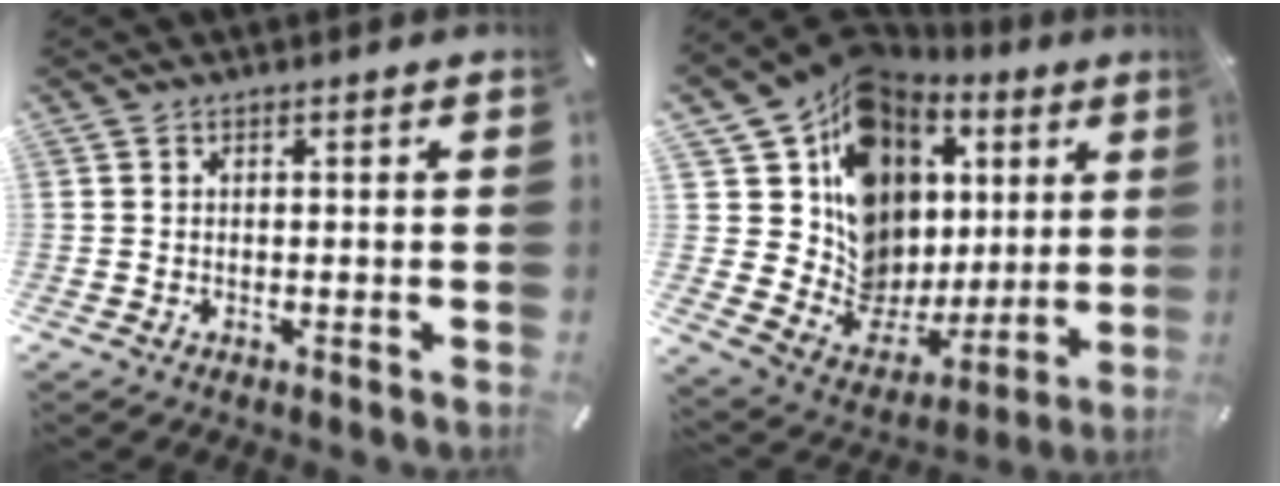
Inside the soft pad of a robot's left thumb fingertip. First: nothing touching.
{"total": 15.1, "force": [5.5, 12.7, 6.1], "torque": [-0.113, -0.079, 0.116]}